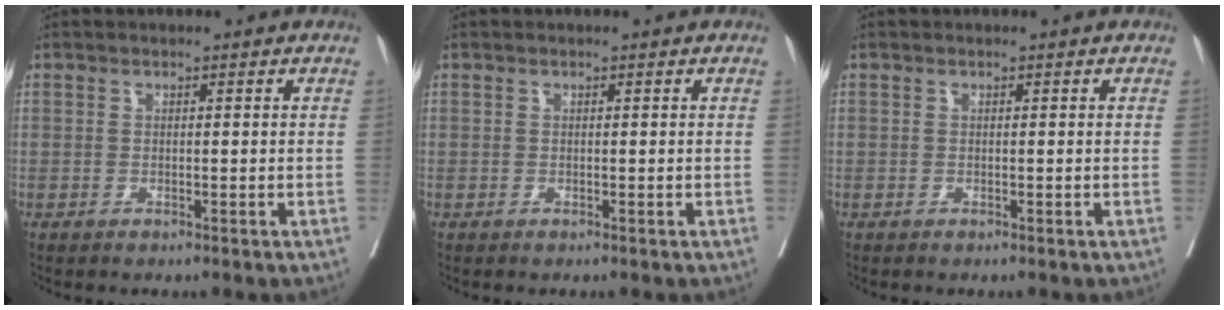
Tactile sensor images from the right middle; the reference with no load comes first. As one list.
[{"total": 0.0}, {"total": 0.0}]